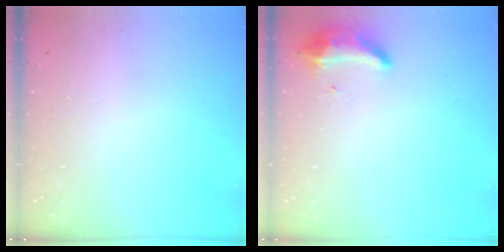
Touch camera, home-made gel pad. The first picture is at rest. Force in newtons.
{"total": 8.3, "press": 8.3, "slide": 0.2}